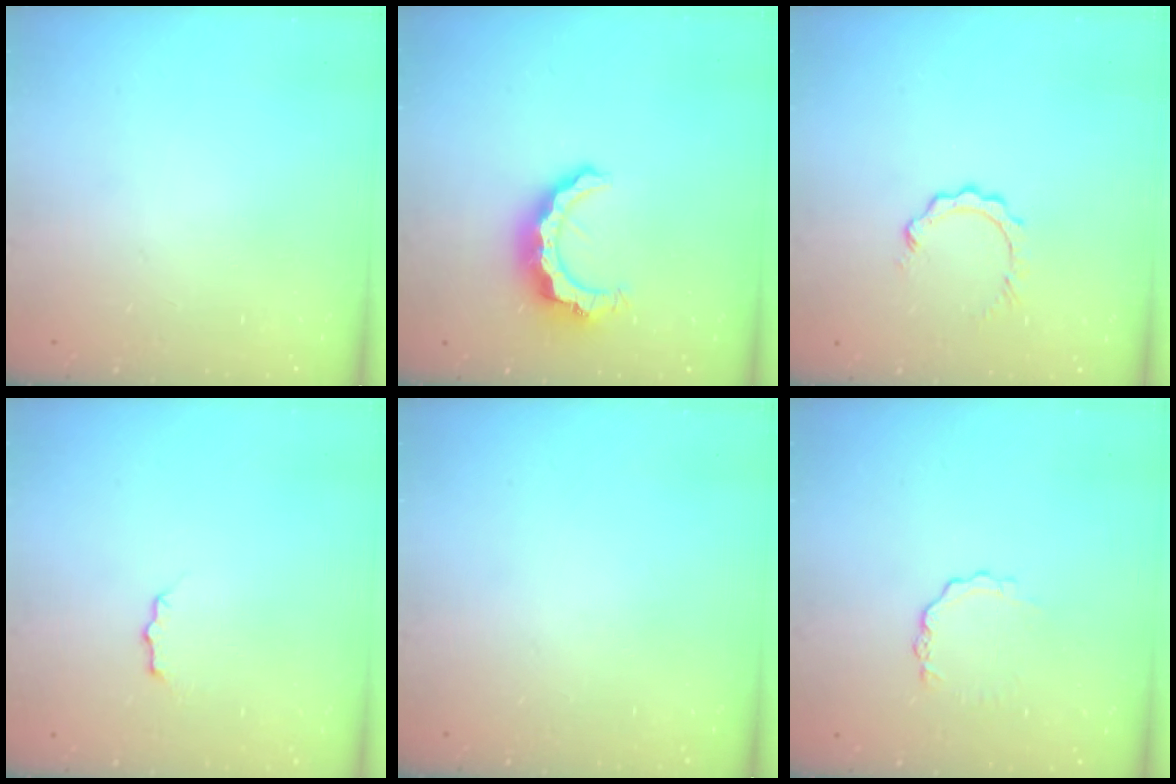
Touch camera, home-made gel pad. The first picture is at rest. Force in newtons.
{"total": 10.3, "press": 10.3, "slide": 1.1}
{"total": 3.9, "press": 3.9, "slide": 0.3}
{"total": 3.5, "press": 3.5, "slide": 0.4}
{"total": 0.0}
{"total": 3.2, "press": 3.2, "slide": 0.3}